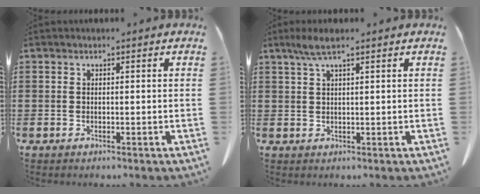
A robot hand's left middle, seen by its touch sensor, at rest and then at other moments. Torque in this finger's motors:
{"motor_torque": [0.25, -0.15, 0.07, 0.03]}